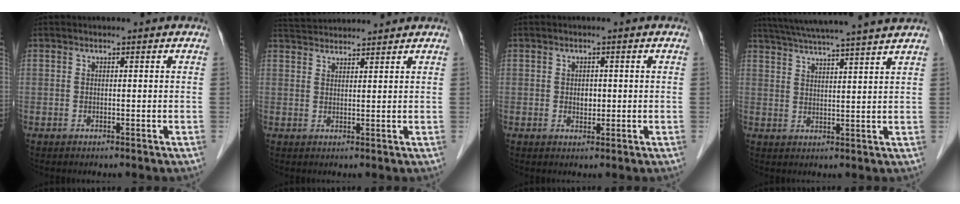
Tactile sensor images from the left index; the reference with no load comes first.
{"total": 6.6, "force": [6.5, 0.1, 1.3], "torque": [-0.030, 0.038, 0.107]}
{"total": 1.7, "force": [0.0, 1.2, 1.2], "torque": [-0.019, 0.000, 0.003]}
{"total": 16.0, "force": [14.2, -1.1, 7.3], "torque": [-0.130, 0.011, 0.196]}